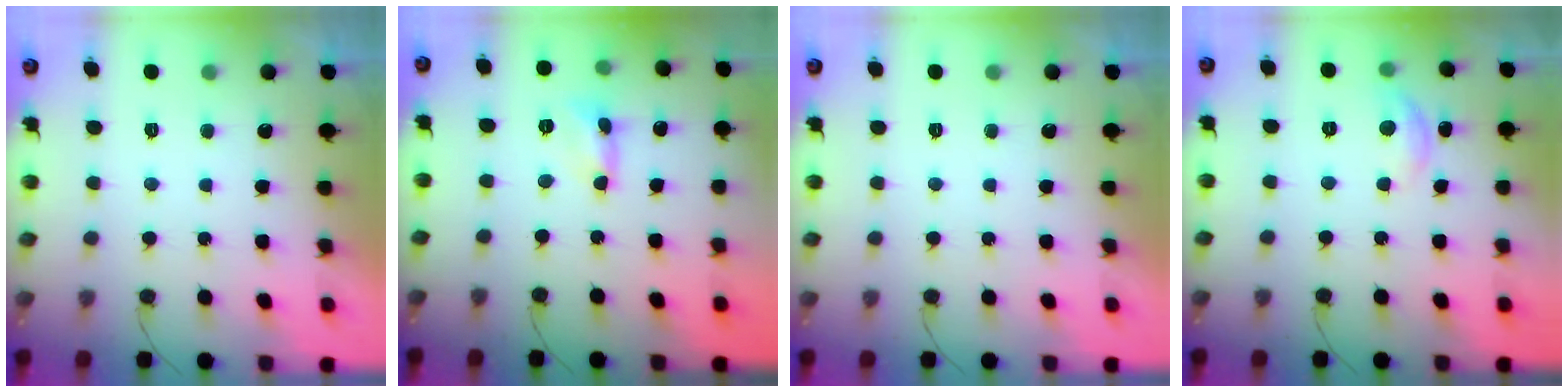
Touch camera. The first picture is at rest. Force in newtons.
{"total": 1.0, "press": 1.0, "slide": 0.1}
{"total": 0.0}
{"total": 6.0, "press": 5.9, "slide": 0.5}